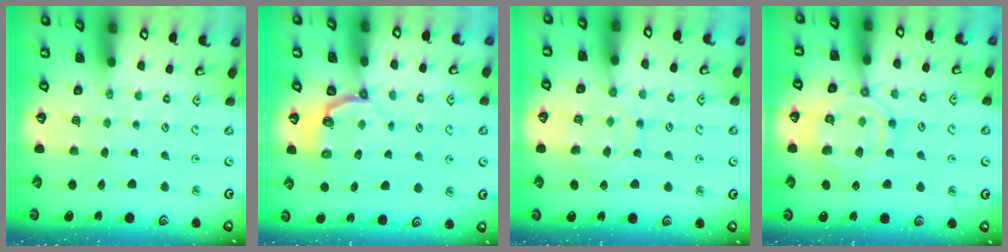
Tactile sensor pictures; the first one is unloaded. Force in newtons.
{"total": 3.6, "press": 2.6, "slide": 2.5}
{"total": 11.0, "press": 11.0, "slide": 0.8}
{"total": 13.3, "press": 13.2, "slide": 1.2}